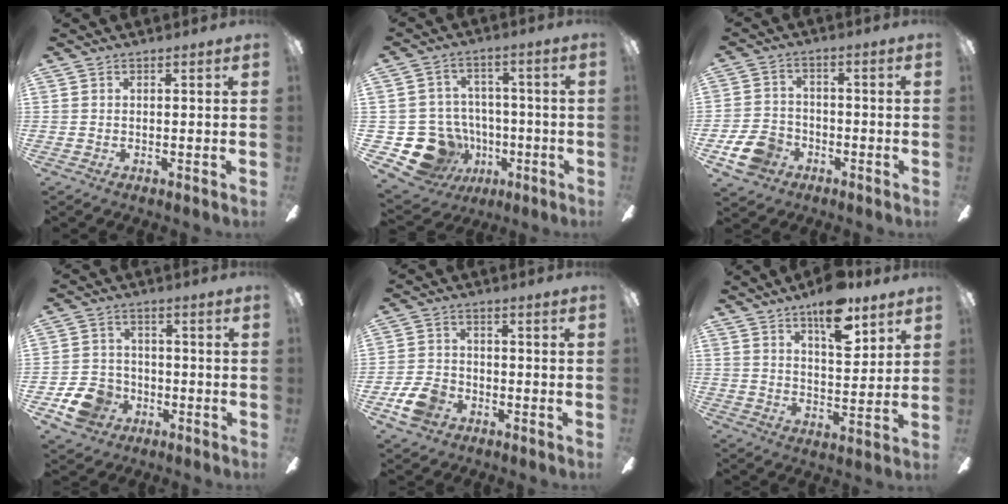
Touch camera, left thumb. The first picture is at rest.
{"total": 14.5, "force": [-5.4, 12.4, 5.3], "torque": [-0.121, 0.038, -0.077]}
{"total": 9.0, "force": [-4.6, 6.4, 4.3], "torque": [-0.101, 0.031, -0.084]}
{"total": 9.5, "force": [-4.5, 7.6, 3.6], "torque": [-0.085, 0.032, -0.083]}
{"total": 7.6, "force": [-3.7, 5.5, 3.7], "torque": [-0.088, 0.020, -0.068]}
{"total": 11.1, "force": [7.8, 4.1, 6.8], "torque": [-0.094, -0.036, 0.131]}